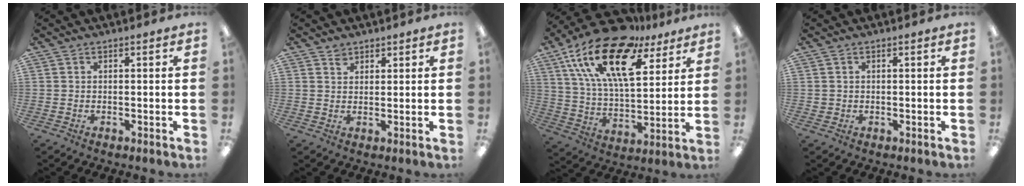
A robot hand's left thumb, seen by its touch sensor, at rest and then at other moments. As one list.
[{"total": 2.2, "force": [1.8, 1.2, 0.2], "torque": [0.003, -0.006, 0.035]}, {"total": 22.2, "force": [13.4, 9.7, 14.8], "torque": [-0.281, -0.069, 0.232]}, {"total": 1.1, "force": [0.5, 0.9, 0.4], "torque": [-0.009, 0.004, 0.009]}]